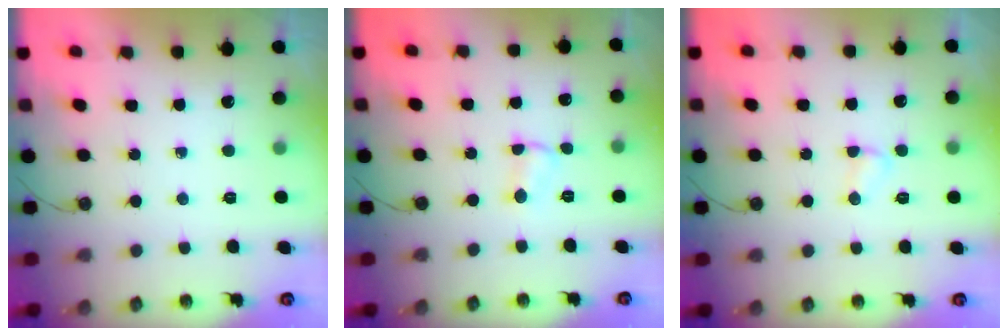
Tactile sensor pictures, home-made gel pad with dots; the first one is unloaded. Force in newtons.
{"total": 2.9, "press": 2.9, "slide": 0.5}
{"total": 2.6, "press": 2.6, "slide": 0.4}